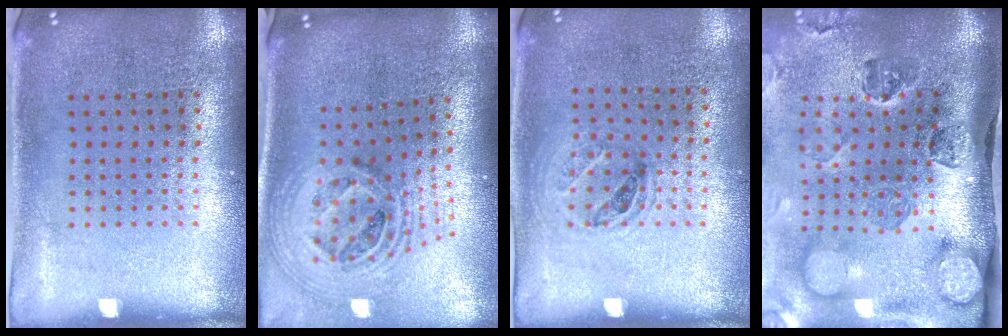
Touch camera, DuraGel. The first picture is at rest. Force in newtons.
{"total": 2.3, "press": 1.6, "slide": 1.6}
{"total": 1.1, "press": 0.8, "slide": 0.7}
{"total": 4.4, "press": 3.2, "slide": 3.1}